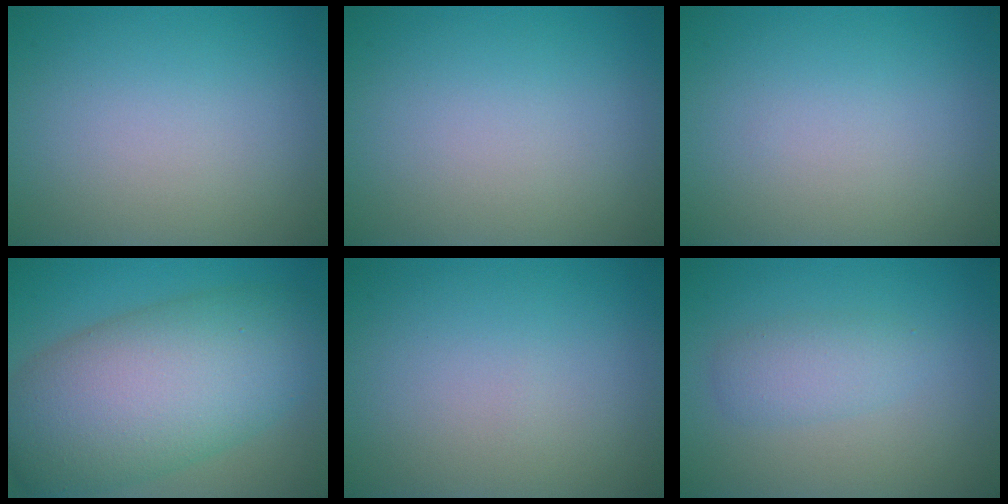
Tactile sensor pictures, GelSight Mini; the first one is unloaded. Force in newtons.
{"total": 0.0}
{"total": 0.0}
{"total": 12.2, "press": 12.2, "slide": 0.4}
{"total": 0.0}
{"total": 2.3, "press": 2.3, "slide": 0.1}